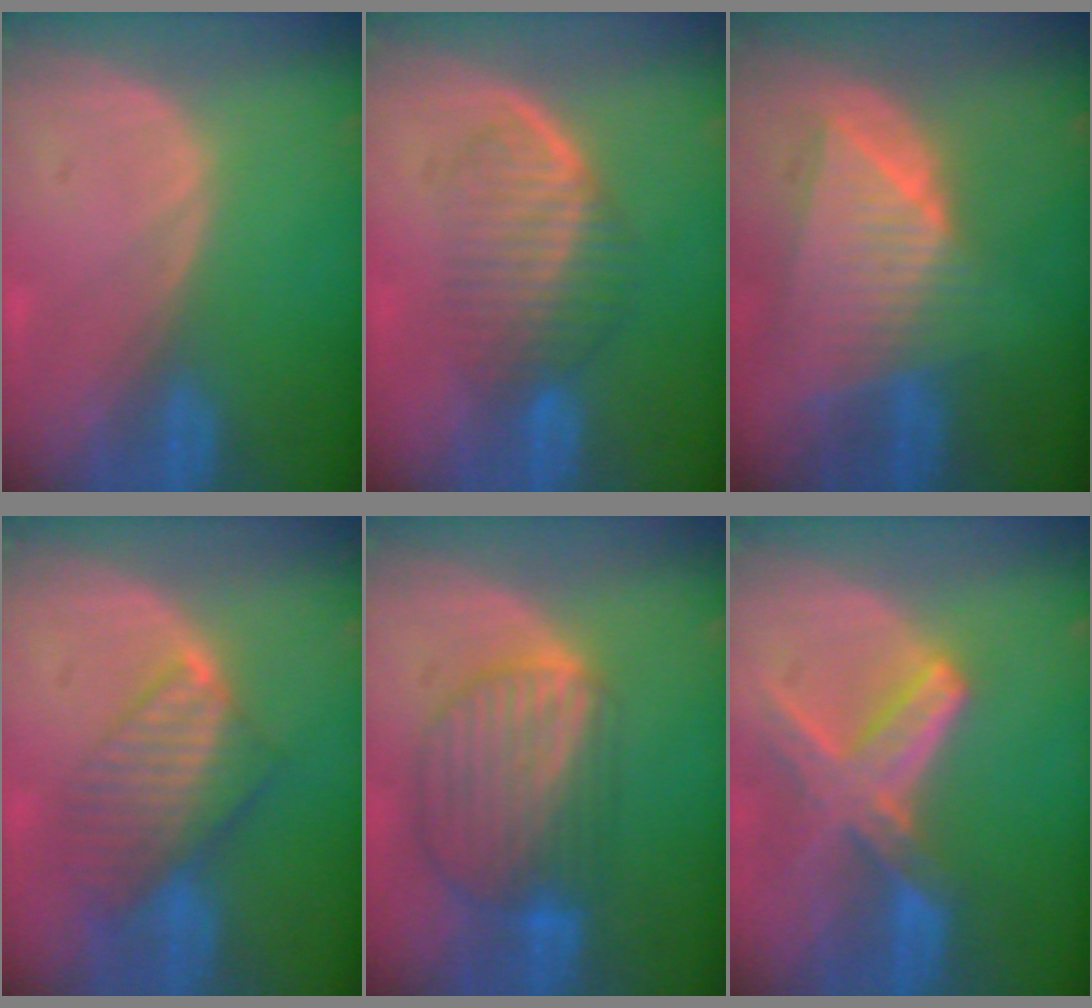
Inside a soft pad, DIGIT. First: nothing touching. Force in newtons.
{"total": 6.0, "press": 5.9, "slide": 1.1}
{"total": 9.1, "press": 8.0, "slide": 4.3}
{"total": 8.2, "press": 7.1, "slide": 4.2}
{"total": 9.3, "press": 7.9, "slide": 4.9}
{"total": 8.2, "press": 7.2, "slide": 3.9}